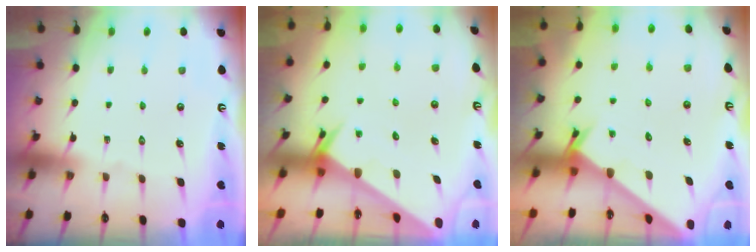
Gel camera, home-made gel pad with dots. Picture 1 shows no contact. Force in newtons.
{"total": 2.8, "press": 2.8, "slide": 0.0}
{"total": 1.3, "press": 1.3, "slide": 0.1}